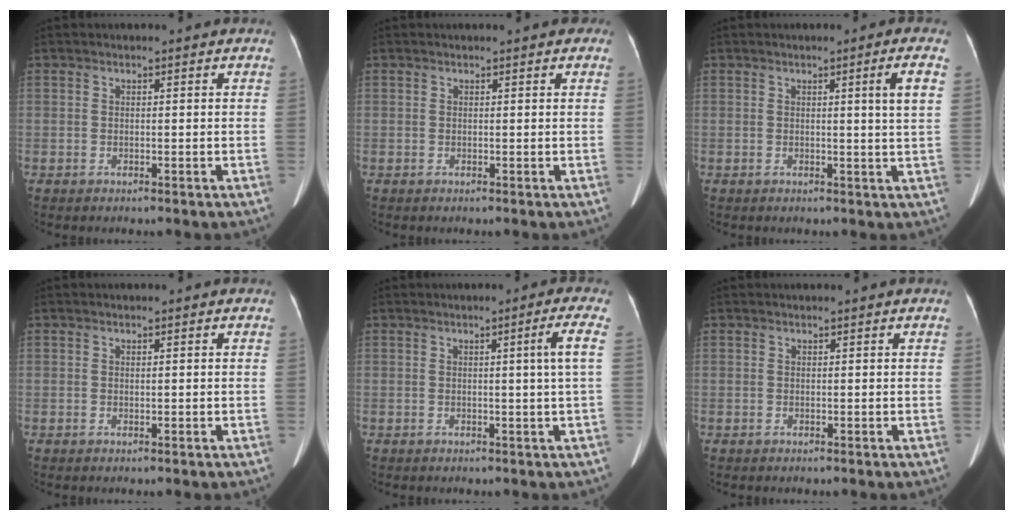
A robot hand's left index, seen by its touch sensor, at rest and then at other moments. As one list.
[{"total": 1.8, "force": [1.4, 0.7, 1.0], "torque": [-0.010, 0.014, 0.008]}, {"total": 3.4, "force": [1.0, -1.0, 3.1], "torque": [-0.043, -0.008, 0.015]}, {"total": 0.0}, {"total": 3.5, "force": [0.3, -1.4, 3.2], "torque": [-0.044, -0.005, 0.009]}, {"total": 0.6, "force": [0.6, 0.0, 0.2], "torque": [-0.003, 0.007, 0.011]}]